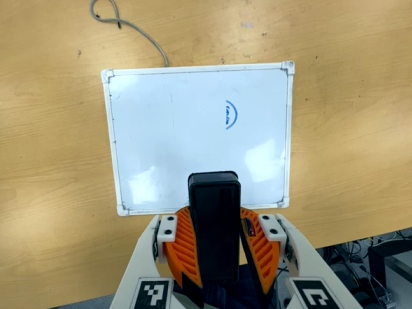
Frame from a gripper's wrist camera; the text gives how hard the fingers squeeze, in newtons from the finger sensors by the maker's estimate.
{"total": 9.9, "left": 9.9, "right": 9.8}